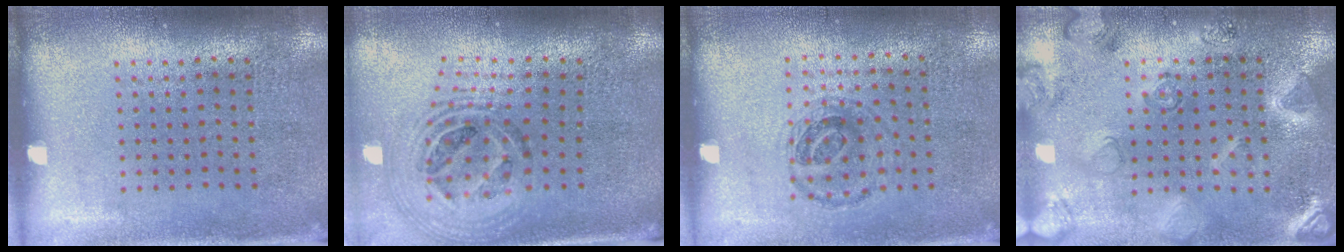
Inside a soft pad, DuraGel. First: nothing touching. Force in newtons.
{"total": 1.7, "press": 1.4, "slide": 0.9}
{"total": 0.9, "press": 0.8, "slide": 0.4}
{"total": 2.5, "press": 2.5, "slide": 0.1}